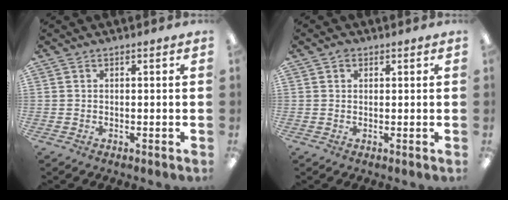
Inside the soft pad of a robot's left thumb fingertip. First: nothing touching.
{"total": 1.5, "force": [0.8, 1.1, 0.6], "torque": [-0.013, 0.003, 0.014]}